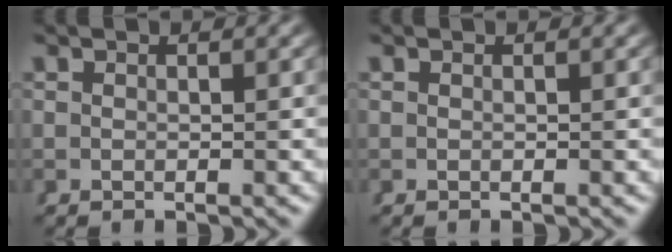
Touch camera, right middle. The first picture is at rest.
{"total": 0.0}